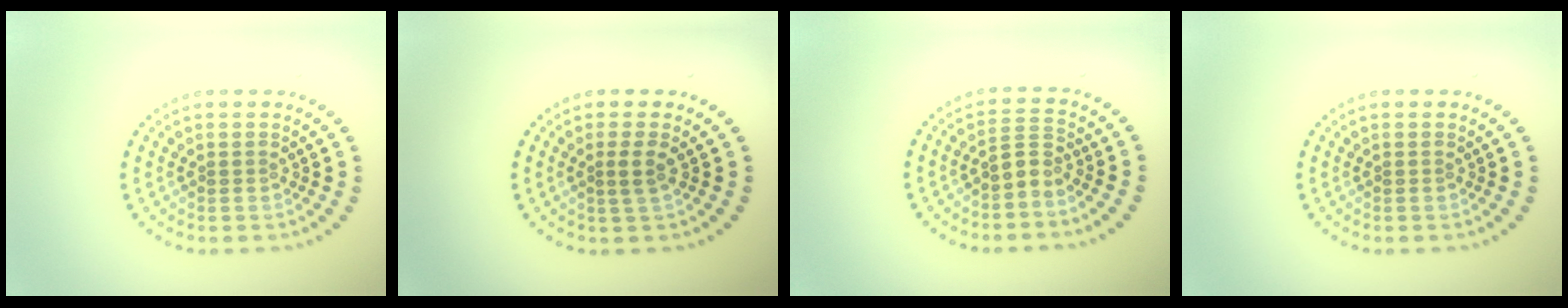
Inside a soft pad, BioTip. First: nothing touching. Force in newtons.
{"total": 1.4, "press": 1.2, "slide": 0.8}
{"total": 1.8, "press": 1.2, "slide": 1.3}
{"total": 0.0}